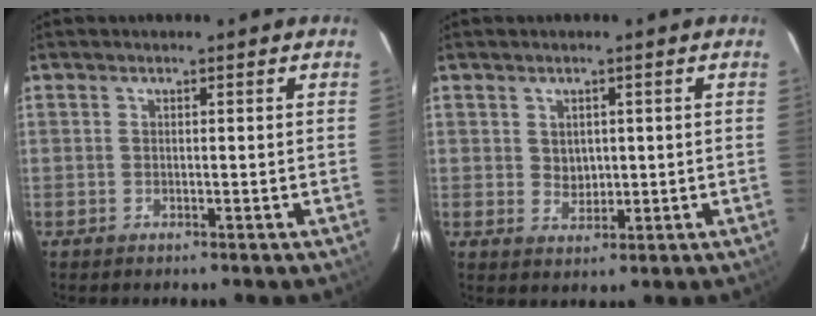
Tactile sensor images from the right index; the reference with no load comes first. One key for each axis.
{"total": 2.9, "fx": 0.6, "fy": 2.6, "fz": 1.2, "tx": -0.016, "ty": 0.001, "tz": 0.017}